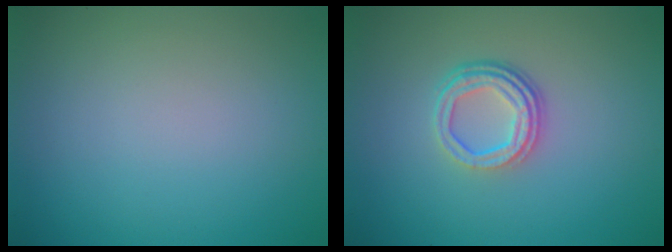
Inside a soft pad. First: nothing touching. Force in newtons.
{"total": 3.5, "press": 2.6, "slide": 2.4}